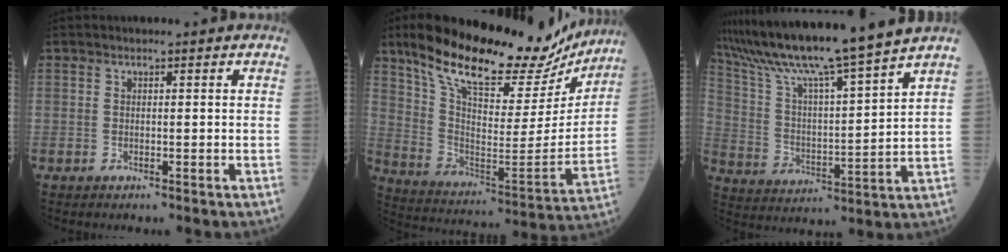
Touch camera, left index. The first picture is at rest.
{"total": 26.7, "force": [21.7, 8.4, 13.2], "torque": [-0.216, -0.003, 0.320]}
{"total": 16.6, "force": [14.5, -2.3, 7.6], "torque": [-0.144, -0.018, 0.249]}